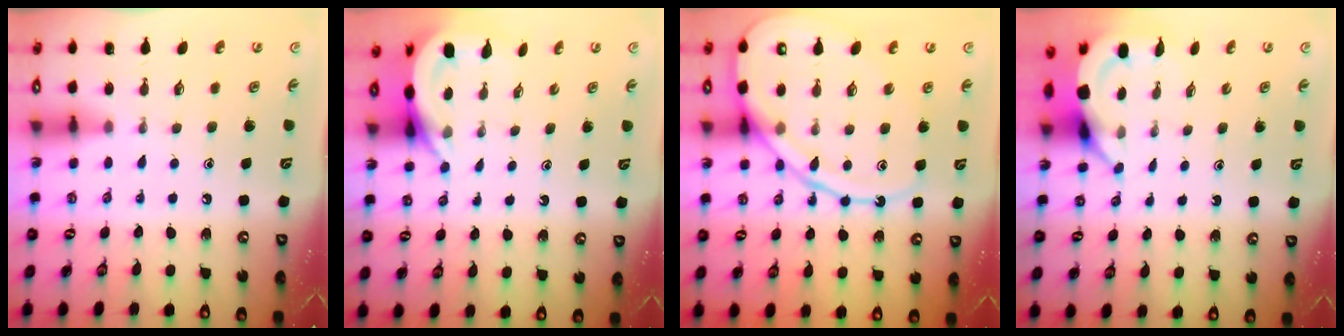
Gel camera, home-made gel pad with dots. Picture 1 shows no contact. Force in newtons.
{"total": 5.1, "press": 5.1, "slide": 0.7}
{"total": 14.3, "press": 14.3, "slide": 1.3}
{"total": 3.8, "press": 3.8, "slide": 0.1}